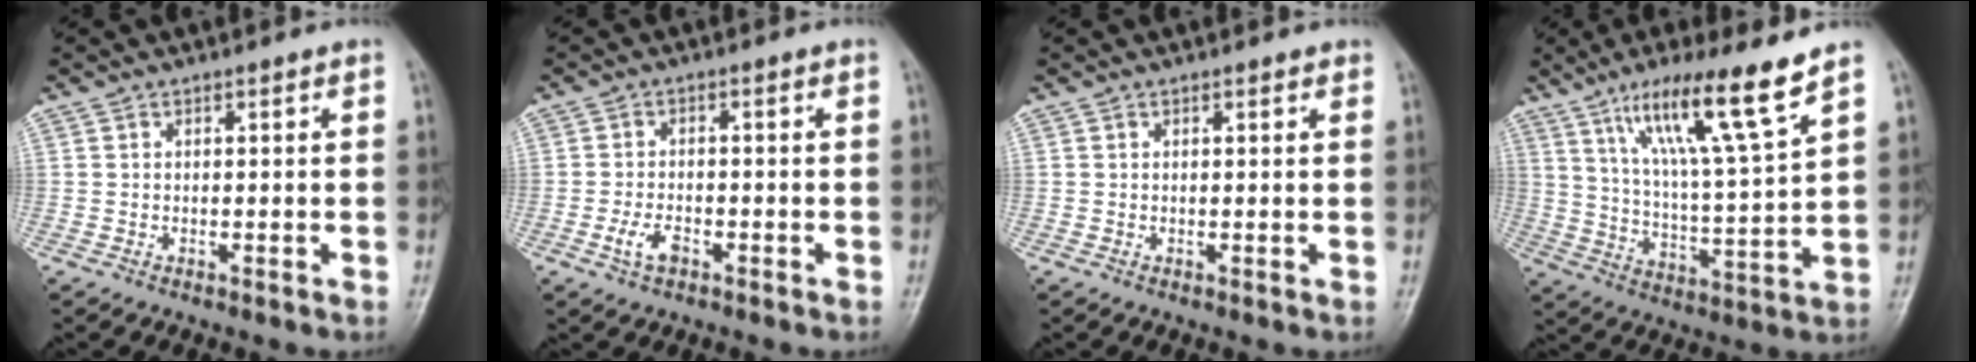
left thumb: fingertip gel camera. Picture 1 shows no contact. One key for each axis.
{"total": 3.5, "fx": -1.7, "fy": 1.8, "fz": 2.5, "tx": -0.052, "ty": 0.009, "tz": -0.032}
{"total": 1.0, "fx": 0.7, "fy": 0.3, "fz": 0.6, "tx": -0.009, "ty": -0.002, "tz": 0.007}
{"total": 15.9, "fx": 9.9, "fy": 0.9, "fz": 12.4, "tx": -0.211, "ty": -0.048, "tz": 0.178}